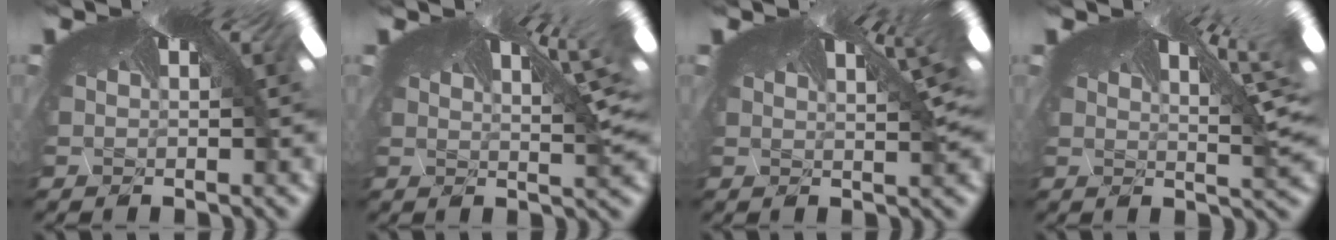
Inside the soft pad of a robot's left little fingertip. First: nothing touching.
{"total": 2.1, "force": [1.6, -0.5, 1.2], "torque": [-0.024, 0.006, 0.009]}
{"total": 2.0, "force": [1.4, -0.1, 1.4], "torque": [-0.016, 0.008, 0.004]}
{"total": 1.6, "force": [1.2, -0.7, 0.7], "torque": [-0.028, 0.003, 0.008]}